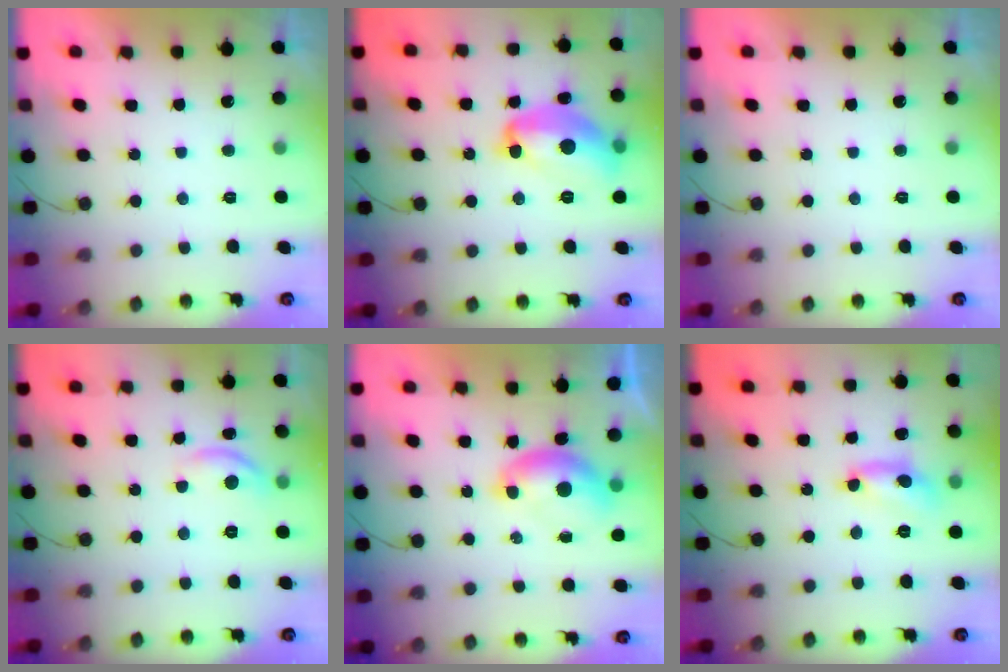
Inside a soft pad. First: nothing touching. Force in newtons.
{"total": 15.0, "press": 14.9, "slide": 0.9}
{"total": 0.0}
{"total": 8.3, "press": 8.3, "slide": 0.5}
{"total": 7.7, "press": 7.6, "slide": 1.0}
{"total": 9.1, "press": 9.1, "slide": 0.8}